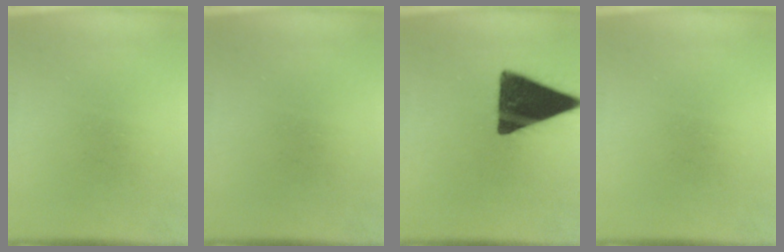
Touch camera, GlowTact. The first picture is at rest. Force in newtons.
{"total": 0.0}
{"total": 16.3}
{"total": 0.0}